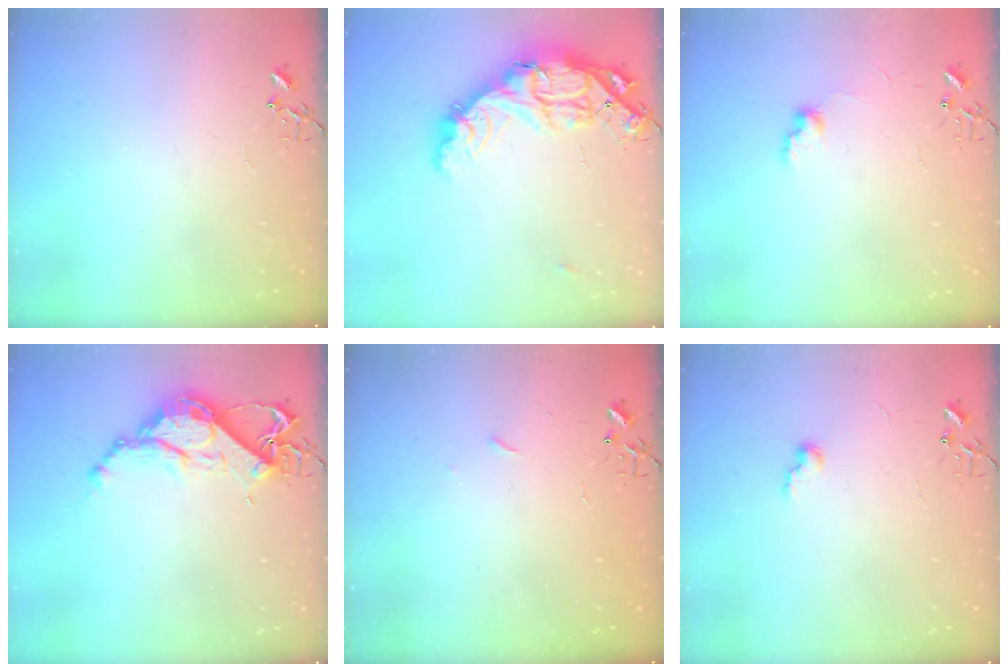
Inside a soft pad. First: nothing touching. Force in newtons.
{"total": 19.6, "press": 19.6, "slide": 1.7}
{"total": 7.5, "press": 7.4, "slide": 0.8}
{"total": 12.8, "press": 12.7, "slide": 1.0}
{"total": 2.6, "press": 2.5, "slide": 0.4}
{"total": 6.2, "press": 6.2, "slide": 0.7}